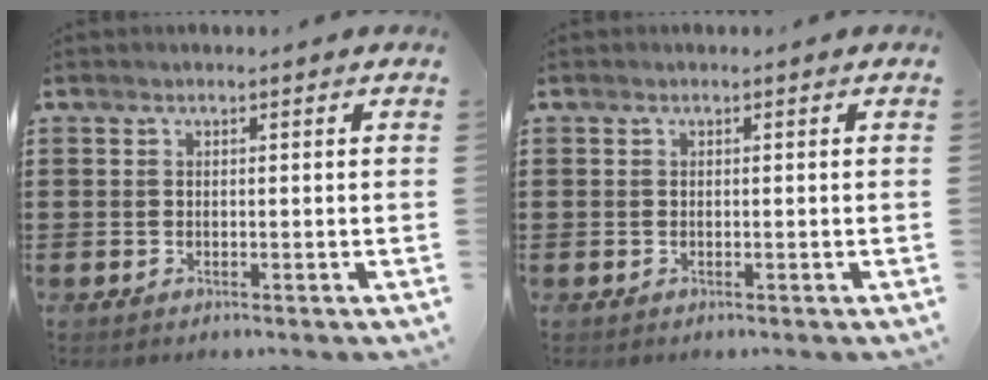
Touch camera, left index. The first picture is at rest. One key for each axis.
{"total": 0.0}